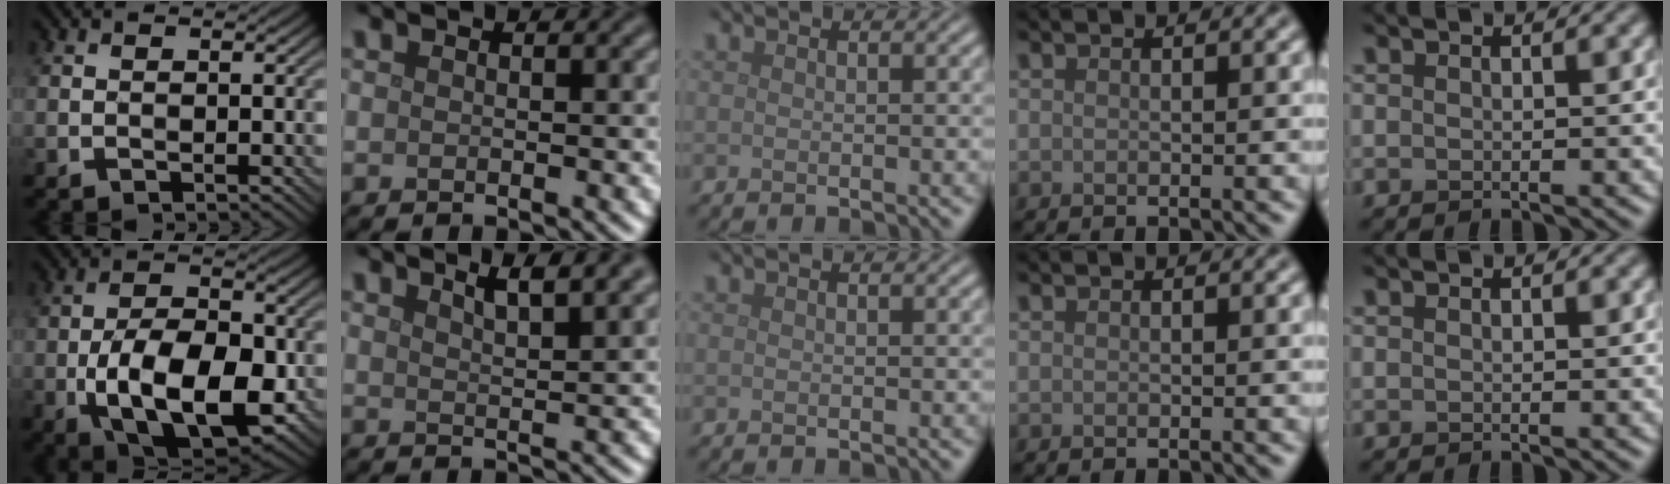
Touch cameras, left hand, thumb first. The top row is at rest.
{"thumb": {"total": 13.2, "force": [-4.3, 6.5, 10.6], "torque": [-0.197, -0.019, -0.078]}, "index": {"total": 4.3, "force": [3.0, 1.1, 2.9], "torque": [-0.024, 0.022, 0.028]}}